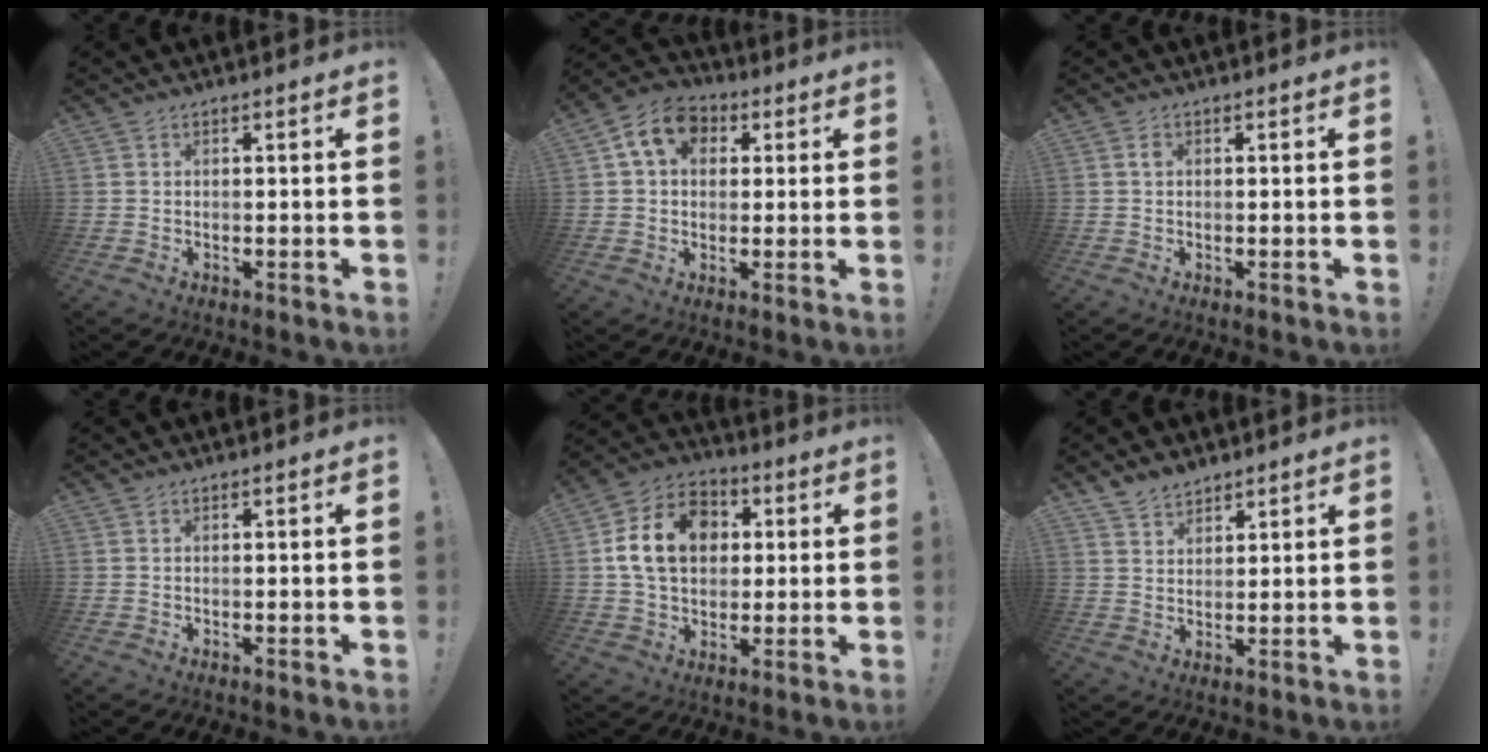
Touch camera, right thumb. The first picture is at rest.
{"total": 10.6, "force": [3.9, 7.9, 5.9], "torque": [-0.095, 0.002, 0.074]}
{"total": 1.0, "force": [0.2, 0.8, 0.5], "torque": [-0.010, 0.003, 0.003]}
{"total": 0.0}
{"total": 16.4, "force": [3.3, 12.7, 9.9], "torque": [-0.166, 0.003, 0.066]}
{"total": 5.1, "force": [4.4, 2.3, 1.1], "torque": [-0.024, -0.027, 0.084]}